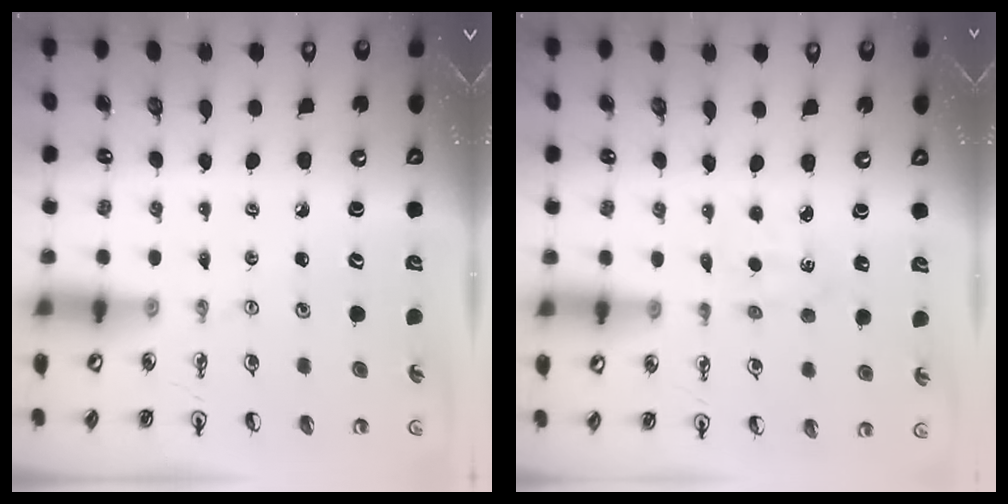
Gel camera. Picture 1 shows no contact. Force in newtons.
{"total": 2.2, "press": 2.2, "slide": 0.4}